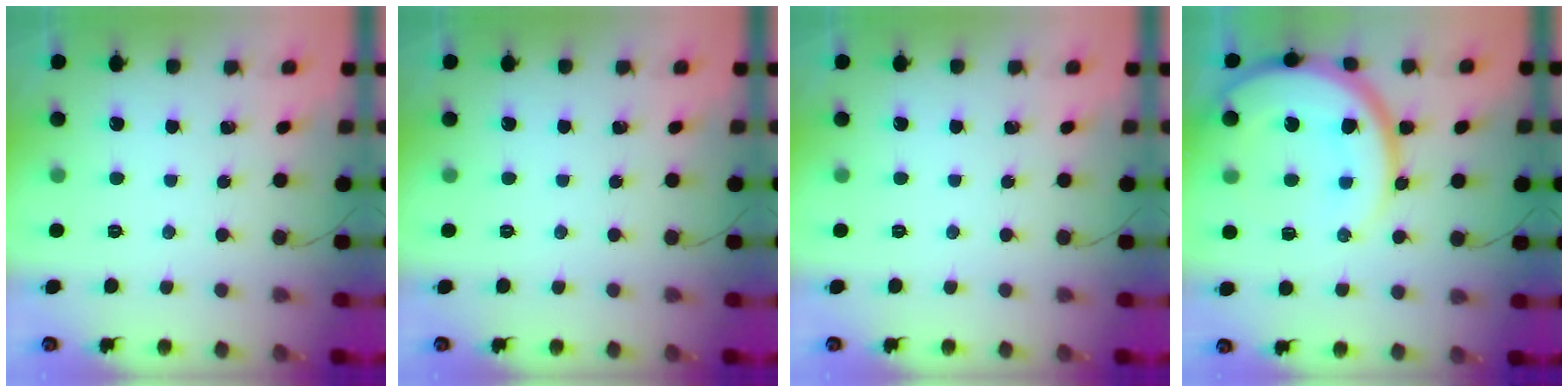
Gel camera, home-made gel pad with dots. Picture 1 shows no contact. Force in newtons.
{"total": 0.0}
{"total": 0.0}
{"total": 19.5, "press": 19.4, "slide": 2.0}